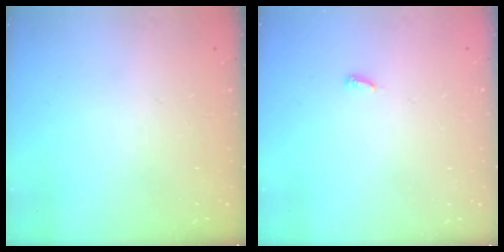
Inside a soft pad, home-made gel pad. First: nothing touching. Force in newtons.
{"total": 3.9, "press": 3.9, "slide": 0.3}